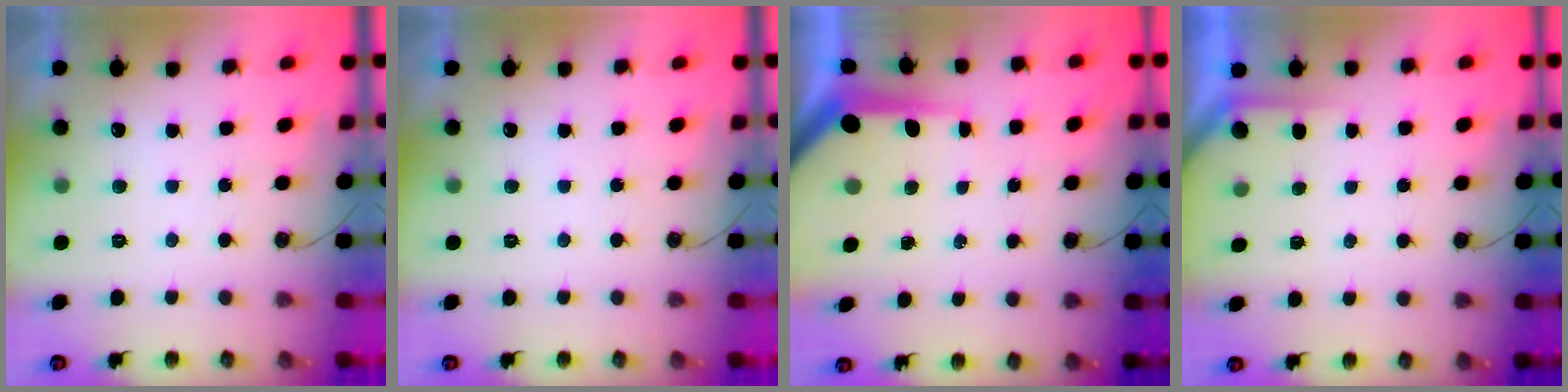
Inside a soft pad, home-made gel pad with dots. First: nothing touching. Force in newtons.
{"total": 0.0}
{"total": 8.0, "press": 8.0, "slide": 0.9}
{"total": 1.7, "press": 1.7, "slide": 0.3}